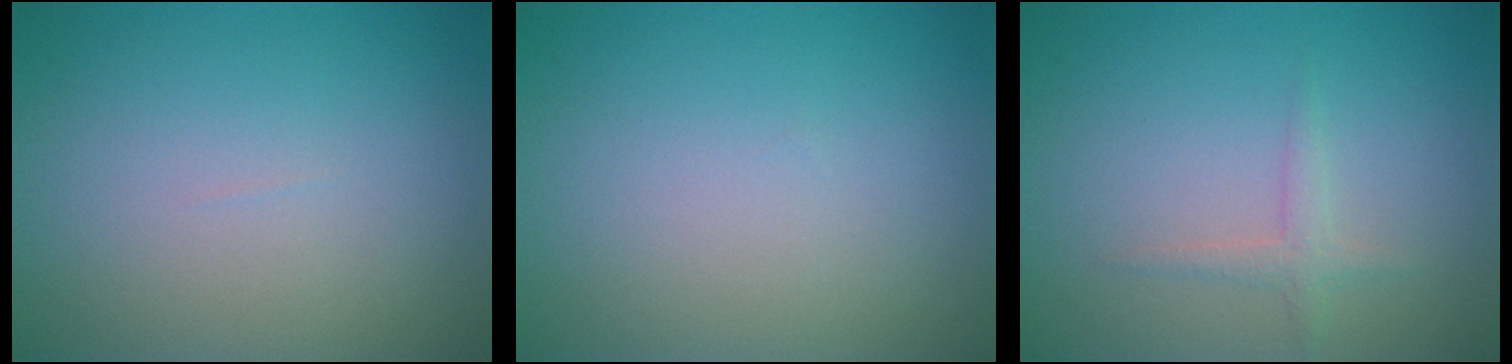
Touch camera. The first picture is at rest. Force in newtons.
{"total": 0.0}
{"total": 1.3, "press": 1.3, "slide": 0.0}